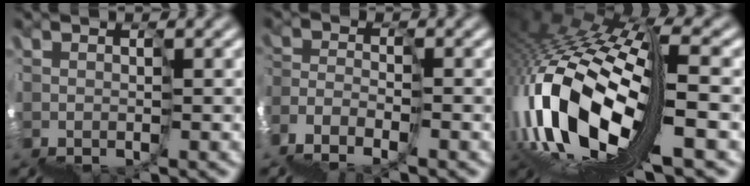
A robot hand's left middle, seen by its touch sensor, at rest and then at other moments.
{"total": 1.5, "force": [-1.1, 0.7, 0.7], "torque": [-0.008, 0.018, -0.030]}
{"total": 13.6, "force": [-0.7, 4.7, 12.7], "torque": [-0.279, 0.022, -0.009]}